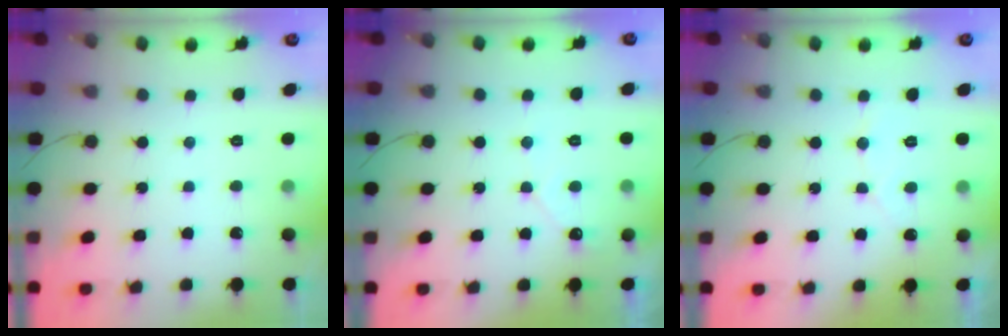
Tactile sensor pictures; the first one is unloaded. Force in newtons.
{"total": 3.0, "press": 3.0, "slide": 0.1}
{"total": 3.9, "press": 3.9, "slide": 0.2}